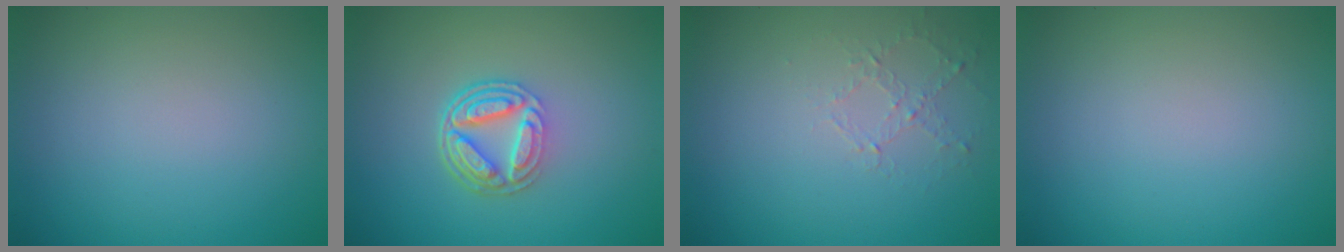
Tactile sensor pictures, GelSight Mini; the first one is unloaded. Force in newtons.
{"total": 4.8, "press": 3.5, "slide": 3.3}
{"total": 1.0, "press": 0.4, "slide": 0.9}
{"total": 0.0}